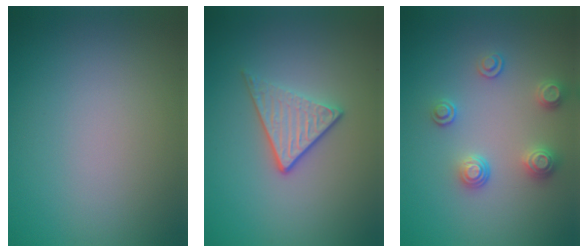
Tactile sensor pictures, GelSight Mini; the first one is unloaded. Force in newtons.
{"total": 3.2, "press": 2.7, "slide": 1.8}
{"total": 2.6, "press": 2.6, "slide": 0.6}